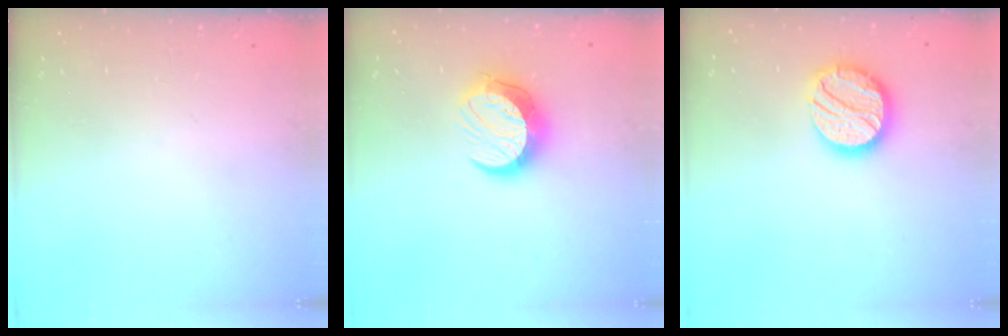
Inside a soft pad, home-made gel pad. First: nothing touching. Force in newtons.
{"total": 11.5, "press": 11.5, "slide": 0.9}
{"total": 17.1, "press": 17.0, "slide": 1.5}